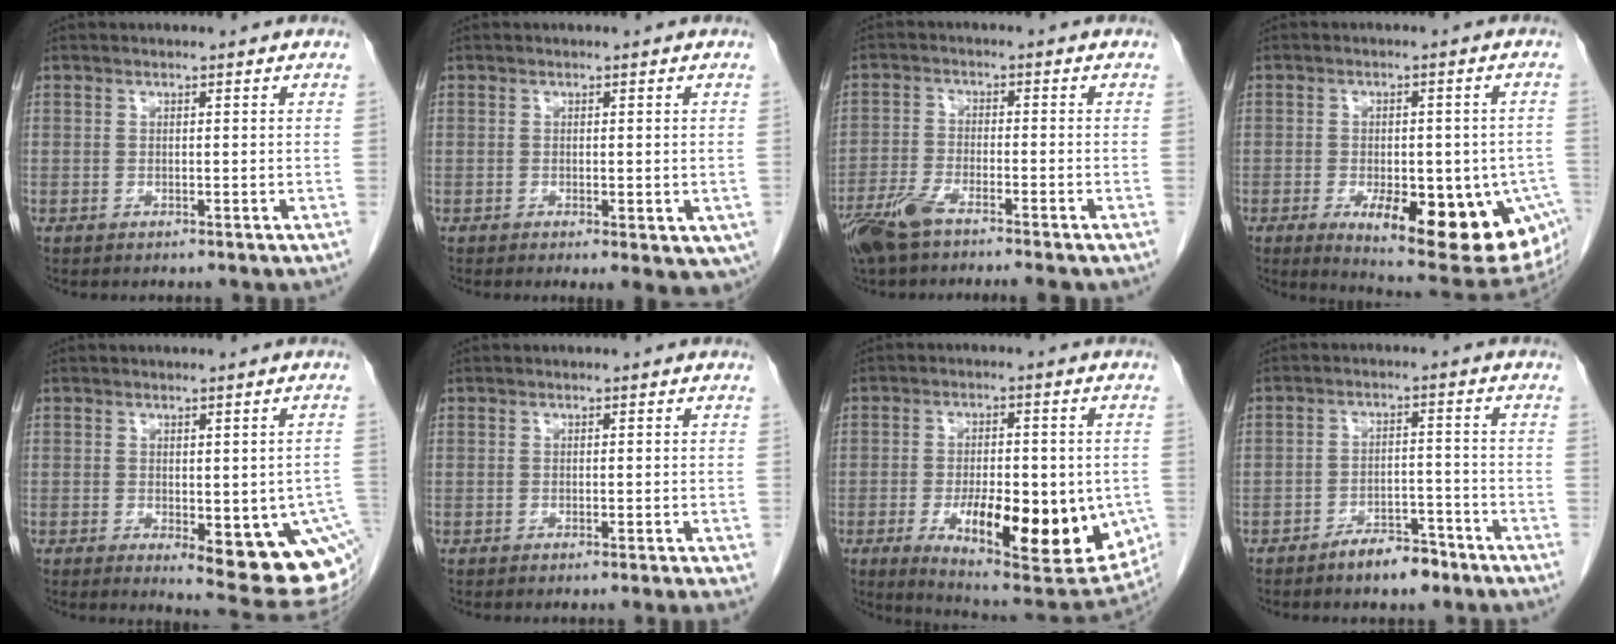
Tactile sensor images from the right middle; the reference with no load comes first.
{"total": 8.0, "force": [-3.7, 3.4, 6.2], "torque": [-0.070, -0.015, -0.049]}
{"total": 7.8, "force": [-6.1, 0.9, 4.9], "torque": [-0.094, -0.016, -0.111]}
{"total": 20.3, "force": [-8.2, 7.0, 17.2], "torque": [-0.155, -0.009, -0.092]}
{"total": 13.9, "force": [-4.6, 4.7, 12.2], "torque": [-0.104, -0.003, -0.043]}
{"total": 2.3, "force": [-1.1, 0.3, 2.0], "torque": [-0.021, -0.006, -0.014]}
{"total": 20.8, "force": [-5.7, 6.9, 18.7], "torque": [-0.224, -0.025, -0.061]}
{"total": 5.2, "force": [-4.1, 2.0, 2.5], "torque": [-0.038, 0.007, -0.064]}